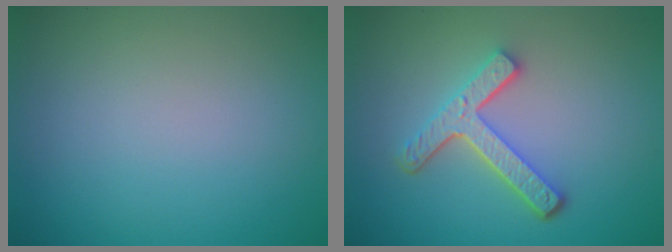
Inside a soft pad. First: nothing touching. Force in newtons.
{"total": 4.3, "press": 3.3, "slide": 2.7}